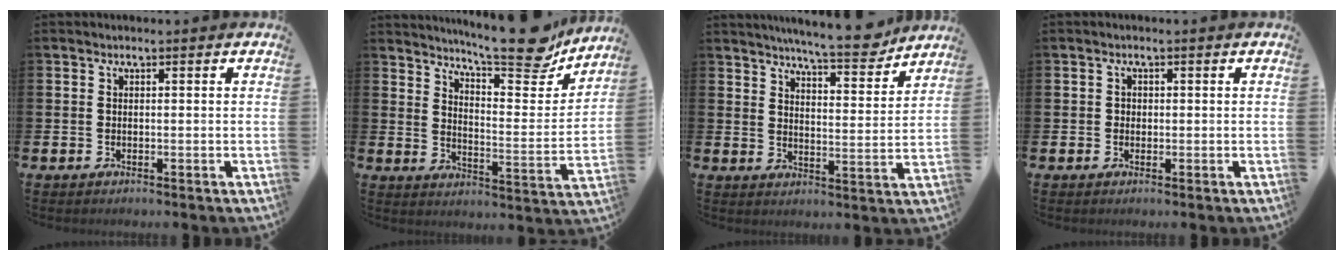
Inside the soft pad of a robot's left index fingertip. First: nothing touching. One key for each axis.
{"total": 11.4, "fx": 10.2, "fy": 1.4, "fz": 4.8, "tx": -0.090, "ty": -0.069, "tz": 0.175}
{"total": 8.2, "fx": 7.7, "fy": 0.5, "fz": 2.9, "tx": -0.060, "ty": -0.047, "tz": 0.133}
{"total": 0.9, "fx": 0.0, "fy": 0.9, "fz": 0.3, "tx": 0.001, "ty": 0.005, "tz": -0.003}